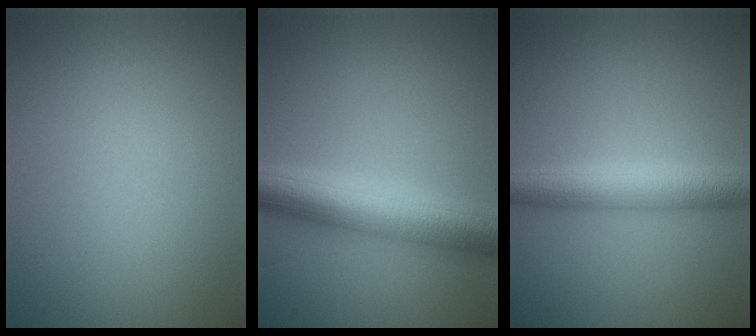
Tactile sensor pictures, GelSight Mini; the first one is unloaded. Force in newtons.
{"total": 7.7, "press": 7.6, "slide": 0.3}
{"total": 4.9, "press": 4.9, "slide": 0.2}